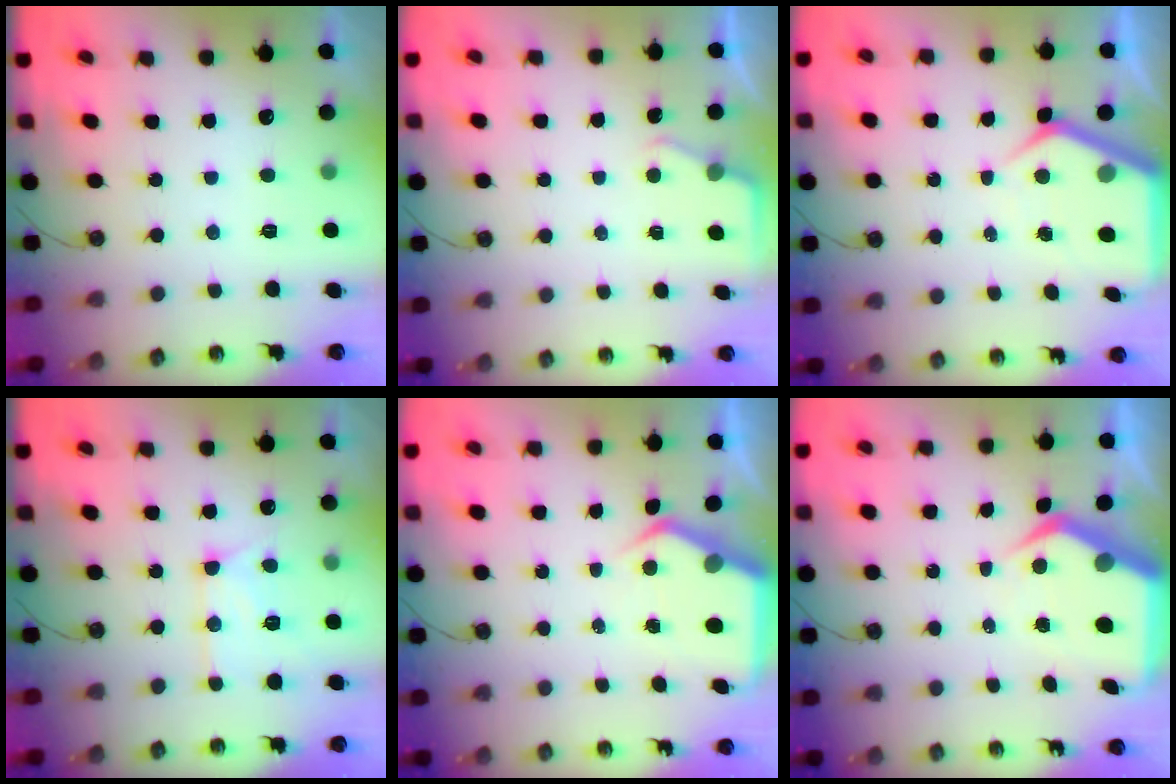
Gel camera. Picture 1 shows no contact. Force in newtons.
{"total": 3.0, "press": 2.9, "slide": 0.5}
{"total": 6.9, "press": 6.9, "slide": 0.8}
{"total": 13.0, "press": 13.0, "slide": 1.1}
{"total": 5.3, "press": 5.3, "slide": 0.5}
{"total": 8.4, "press": 8.3, "slide": 1.1}